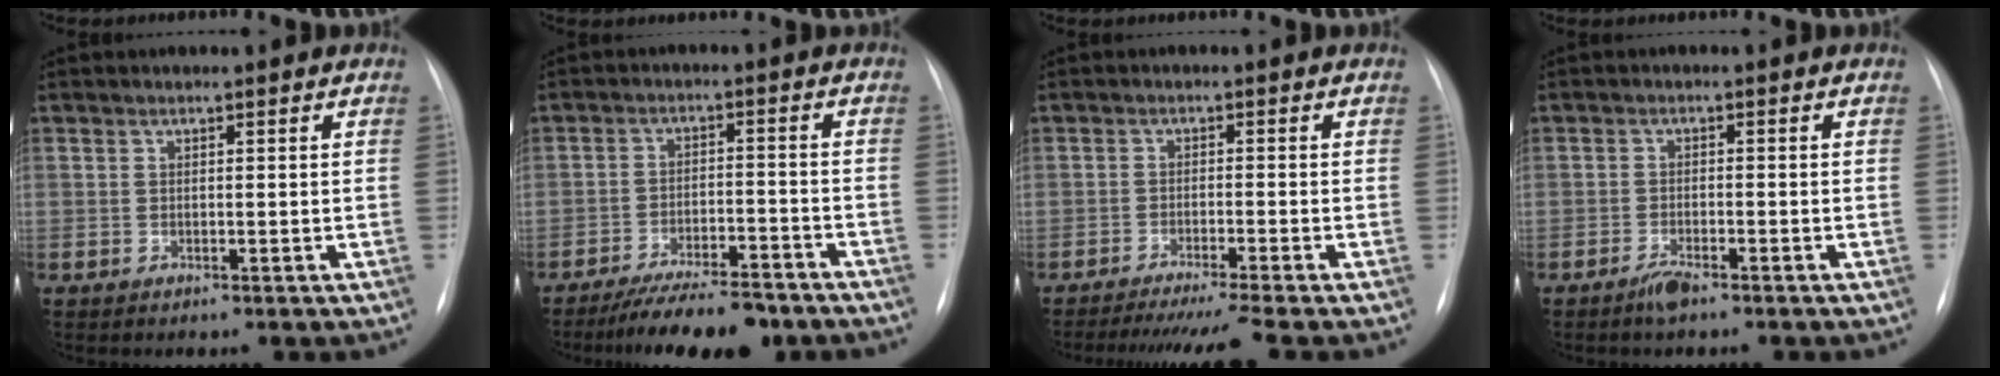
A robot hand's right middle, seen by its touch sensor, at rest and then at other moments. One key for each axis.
{"total": 11.8, "fx": -9.9, "fy": 2.6, "fz": 5.9, "tx": -0.086, "ty": -0.005, "tz": -0.151}
{"total": 9.0, "fx": -7.8, "fy": -2.2, "fz": 3.9, "tx": -0.039, "ty": -0.026, "tz": -0.122}
{"total": 2.2, "fx": -1.8, "fy": 0.2, "fz": 1.2, "tx": -0.031, "ty": -0.003, "tz": -0.034}